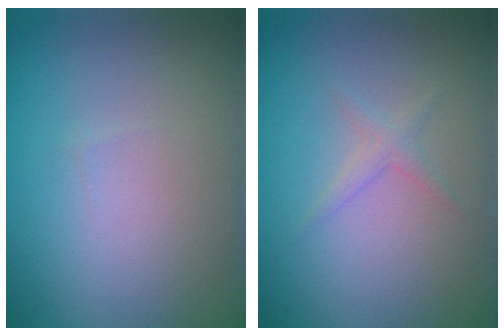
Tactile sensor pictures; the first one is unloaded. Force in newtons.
{"total": 1.1, "press": 1.1, "slide": 0.1}